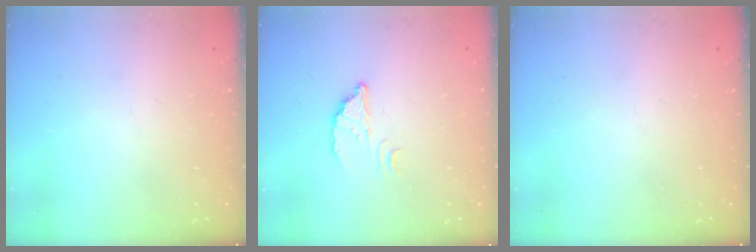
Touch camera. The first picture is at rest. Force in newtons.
{"total": 2.8, "press": 2.8, "slide": 0.2}
{"total": 0.0}